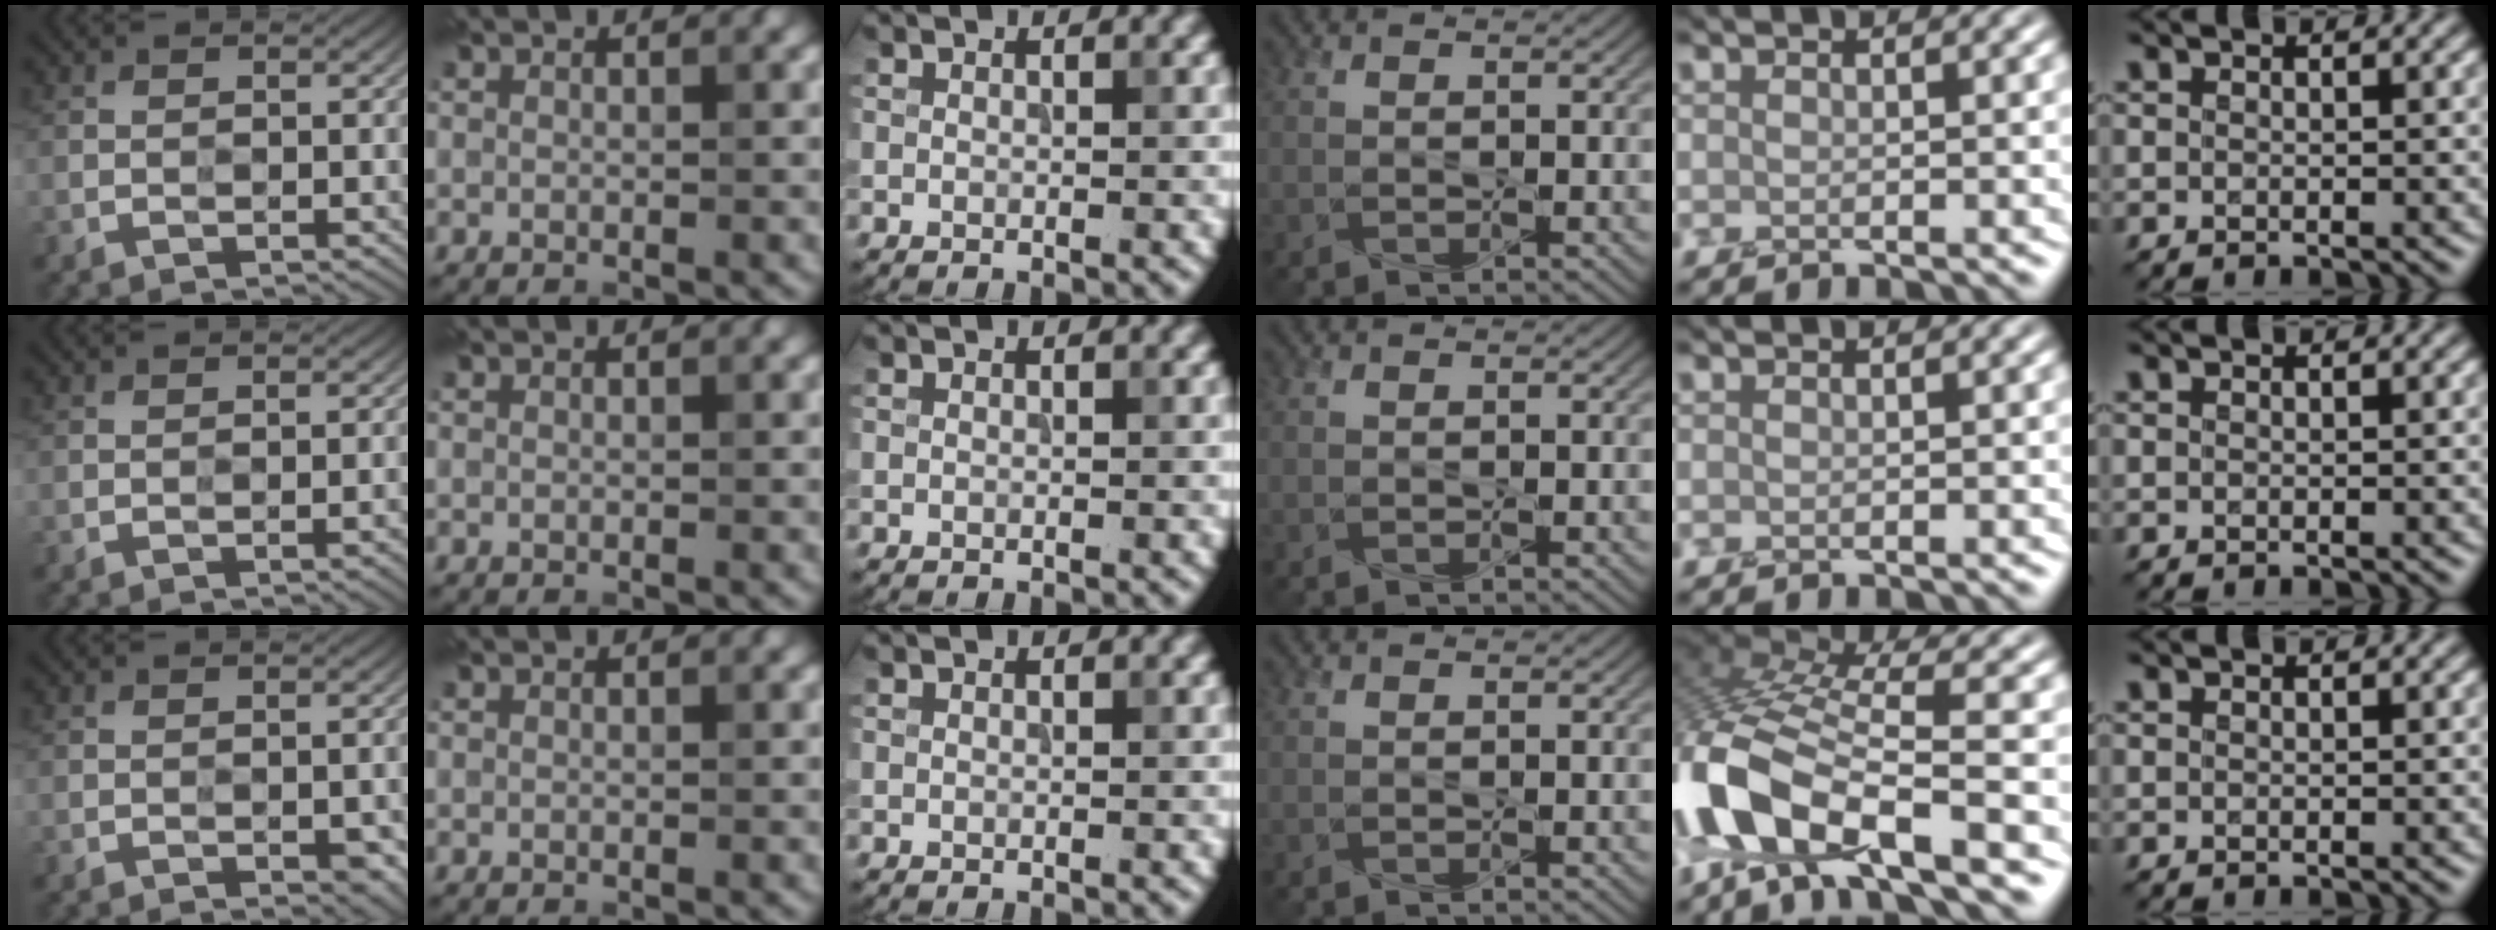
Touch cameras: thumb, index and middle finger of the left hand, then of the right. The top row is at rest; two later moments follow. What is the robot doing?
{"motion": "screw", "object": "penn cap"}